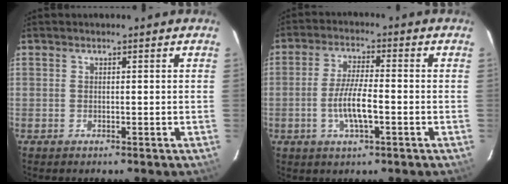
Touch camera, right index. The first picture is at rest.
{"total": 7.1, "force": [-2.1, 1.6, 6.7], "torque": [-0.132, -0.004, -0.041]}